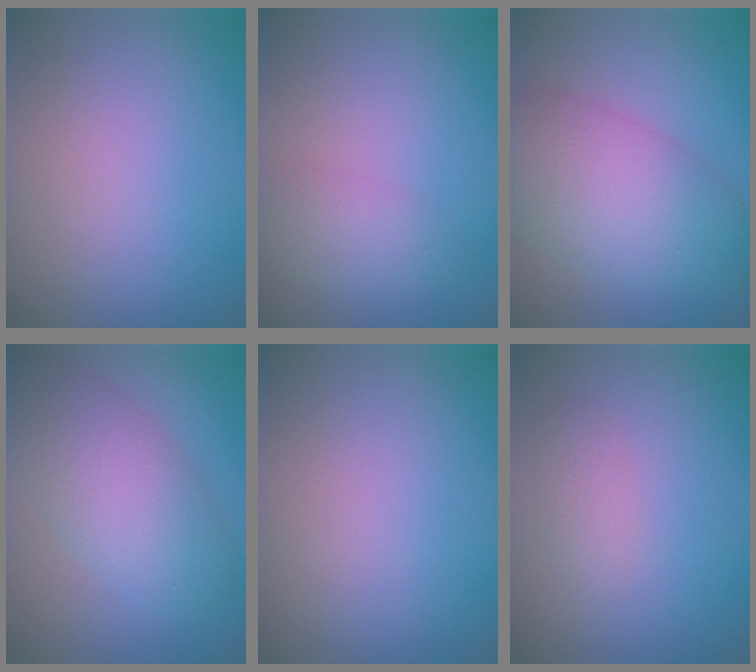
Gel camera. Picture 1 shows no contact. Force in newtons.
{"total": 2.3, "press": 2.3, "slide": 0.1}
{"total": 8.2, "press": 8.2, "slide": 0.2}
{"total": 6.6, "press": 6.6, "slide": 0.5}
{"total": 0.0}
{"total": 1.5, "press": 1.5, "slide": 0.1}